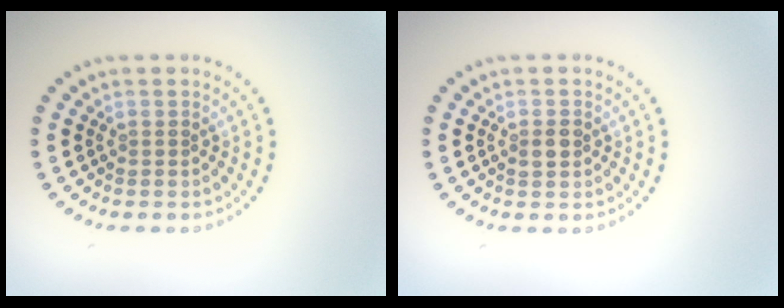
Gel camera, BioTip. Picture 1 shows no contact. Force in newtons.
{"total": 1.0, "press": 1.0, "slide": 0.1}